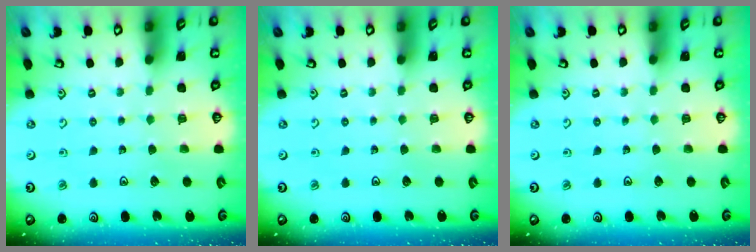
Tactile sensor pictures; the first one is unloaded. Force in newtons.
{"total": 0.0}
{"total": 0.0}